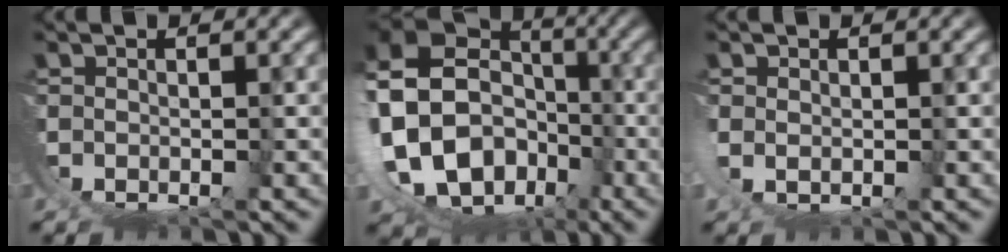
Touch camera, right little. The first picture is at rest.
{"total": 17.4, "force": [-2.5, 14.1, 9.9], "torque": [-0.227, -0.060, -0.028]}
{"total": 1.2, "force": [0.7, 0.1, 1.0], "torque": [-0.032, -0.013, 0.024]}